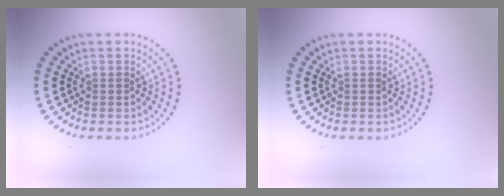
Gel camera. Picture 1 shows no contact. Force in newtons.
{"total": 0.0}